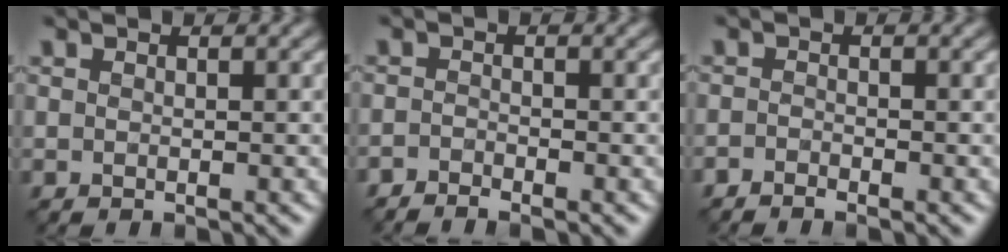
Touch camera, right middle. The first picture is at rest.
{"total": 1.4, "force": [-1.3, -0.1, 0.3], "torque": [-0.009, -0.002, -0.031]}
{"total": 1.1, "force": [-1.0, -0.1, 0.3], "torque": [-0.008, -0.002, -0.022]}